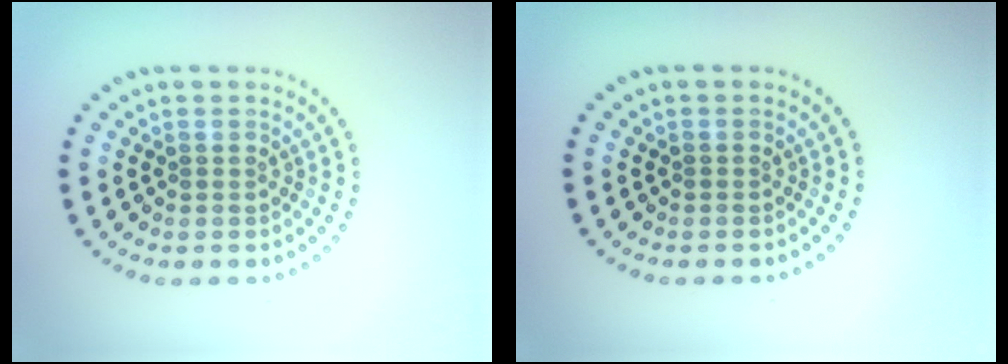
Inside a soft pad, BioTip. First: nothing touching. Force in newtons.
{"total": 0.0}